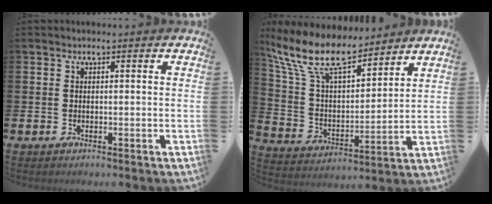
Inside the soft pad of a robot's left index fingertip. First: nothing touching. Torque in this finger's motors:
{"motor_torque": [1.11, -1.03, 1.05, 0.21]}